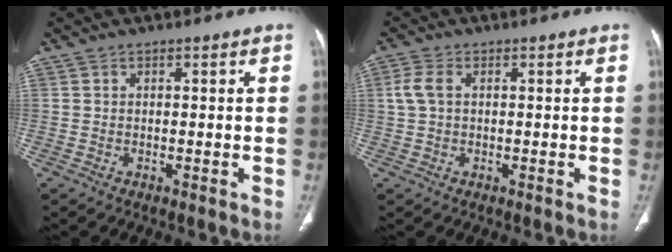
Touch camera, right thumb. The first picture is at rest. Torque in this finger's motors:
{"motor_torque": [-0.05, 0.05, 0.02, -0.02, 0.01]}